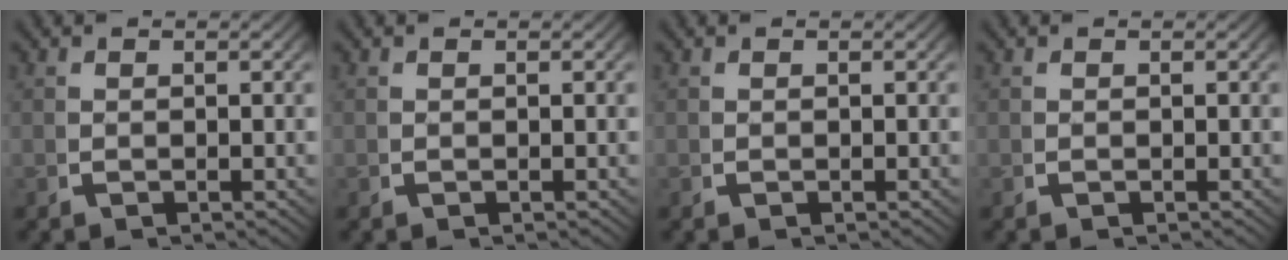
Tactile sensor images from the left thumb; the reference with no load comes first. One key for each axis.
{"total": 0.0}
{"total": 0.0}
{"total": 0.0}